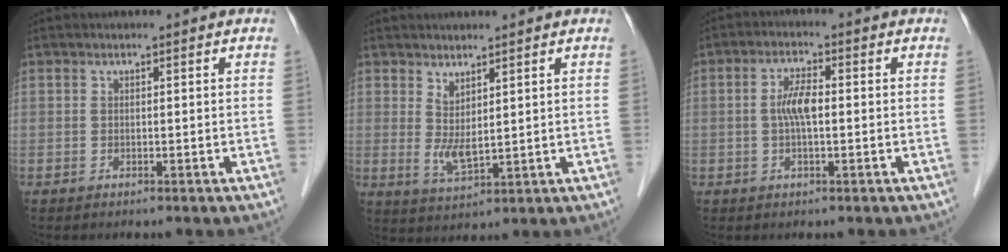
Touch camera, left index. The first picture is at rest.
{"total": 3.7, "force": [1.4, 1.1, 3.2], "torque": [-0.070, -0.008, 0.038]}
{"total": 4.1, "force": [-0.1, 1.1, 4.0], "torque": [-0.086, 0.008, -0.003]}